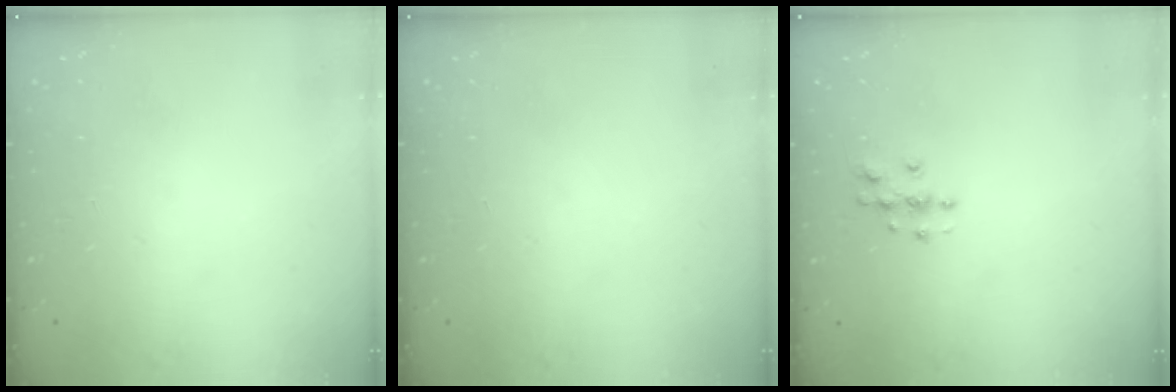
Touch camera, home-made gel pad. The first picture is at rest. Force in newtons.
{"total": 0.0}
{"total": 3.8, "press": 3.8, "slide": 0.2}